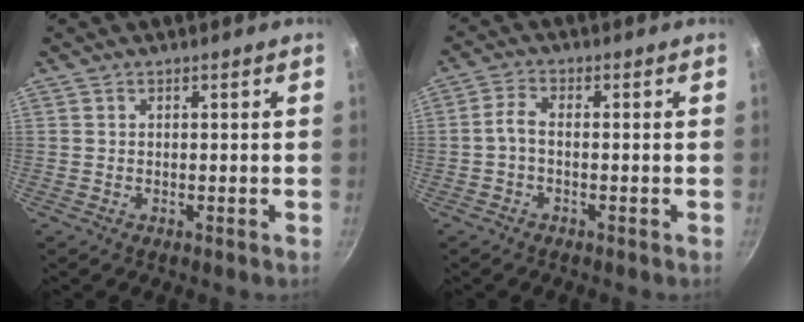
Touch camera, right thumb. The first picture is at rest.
{"total": 2.9, "force": [-0.9, 1.4, 2.4], "torque": [-0.058, 0.016, -0.027]}